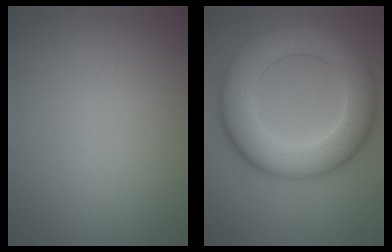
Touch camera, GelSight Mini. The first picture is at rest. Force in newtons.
{"total": 9.9, "press": 9.9, "slide": 0.2}